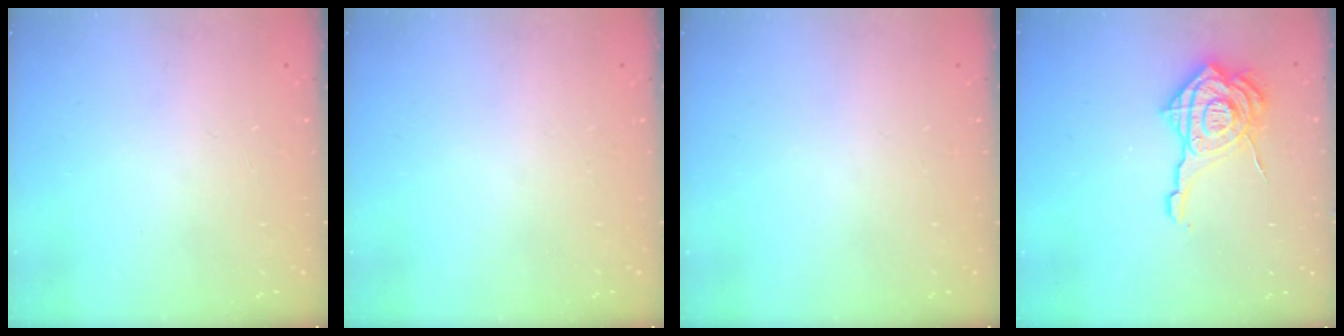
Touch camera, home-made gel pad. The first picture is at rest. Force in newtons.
{"total": 0.0}
{"total": 0.0}
{"total": 20.2, "press": 20.1, "slide": 2.2}